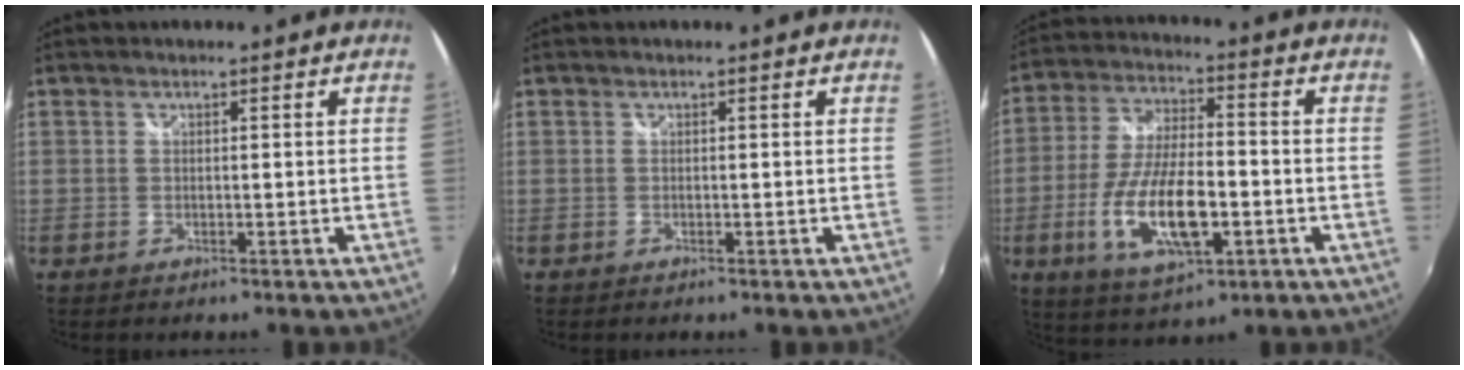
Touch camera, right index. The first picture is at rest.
{"total": 0.0}
{"total": 15.6, "force": [-4.7, 5.9, 13.7], "torque": [-0.281, -0.012, -0.082]}